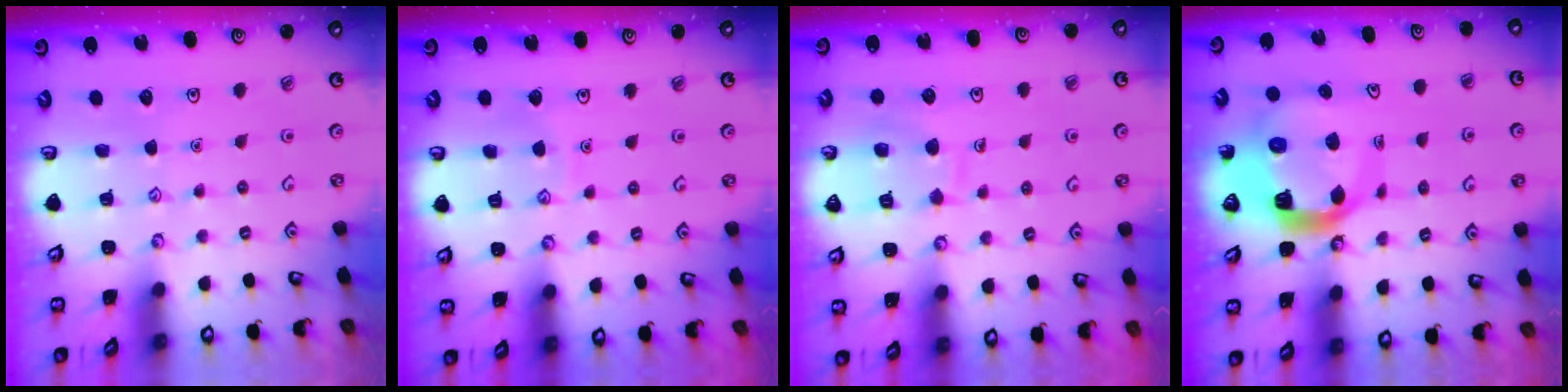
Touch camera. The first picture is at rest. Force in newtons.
{"total": 3.2, "press": 3.2, "slide": 0.3}
{"total": 9.6, "press": 9.6, "slide": 0.9}
{"total": 11.1, "press": 11.0, "slide": 1.5}